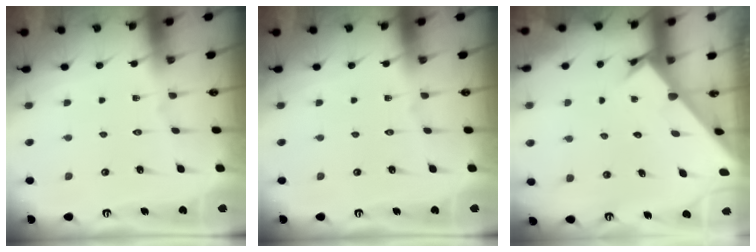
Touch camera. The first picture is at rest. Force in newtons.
{"total": 0.0}
{"total": 2.3, "press": 2.3, "slide": 0.1}